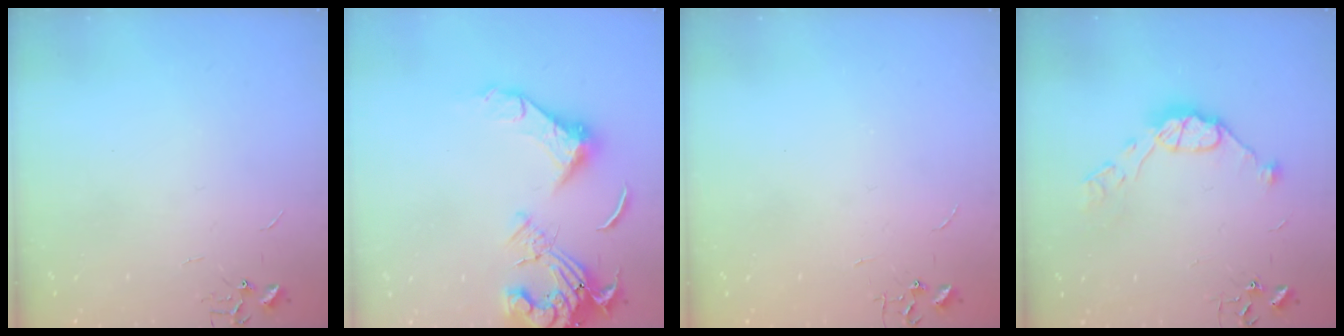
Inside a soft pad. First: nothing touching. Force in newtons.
{"total": 15.8, "press": 15.7, "slide": 1.9}
{"total": 0.0}
{"total": 10.5, "press": 10.5, "slide": 0.7}